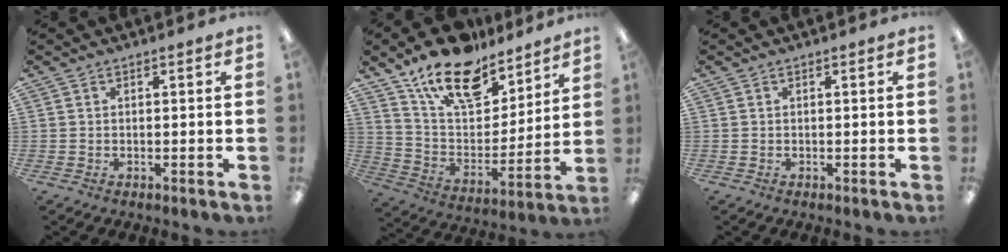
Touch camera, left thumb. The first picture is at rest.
{"total": 18.5, "force": [13.8, 8.7, 8.7], "torque": [-0.152, -0.090, 0.243]}
{"total": 0.0}